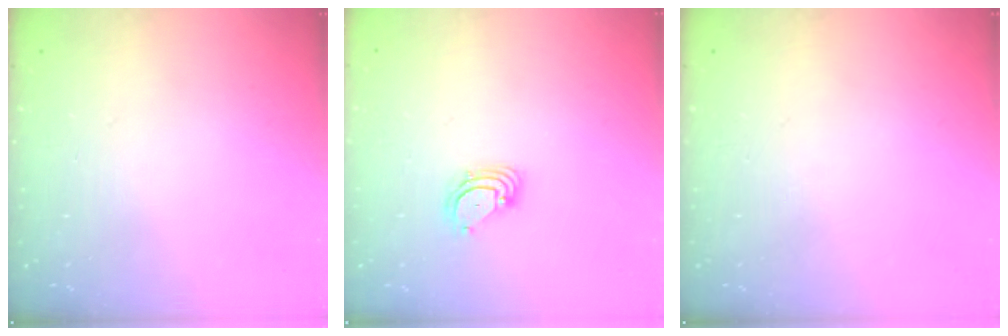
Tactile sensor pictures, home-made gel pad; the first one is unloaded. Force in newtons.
{"total": 3.6, "press": 3.6, "slide": 0.3}
{"total": 0.0}